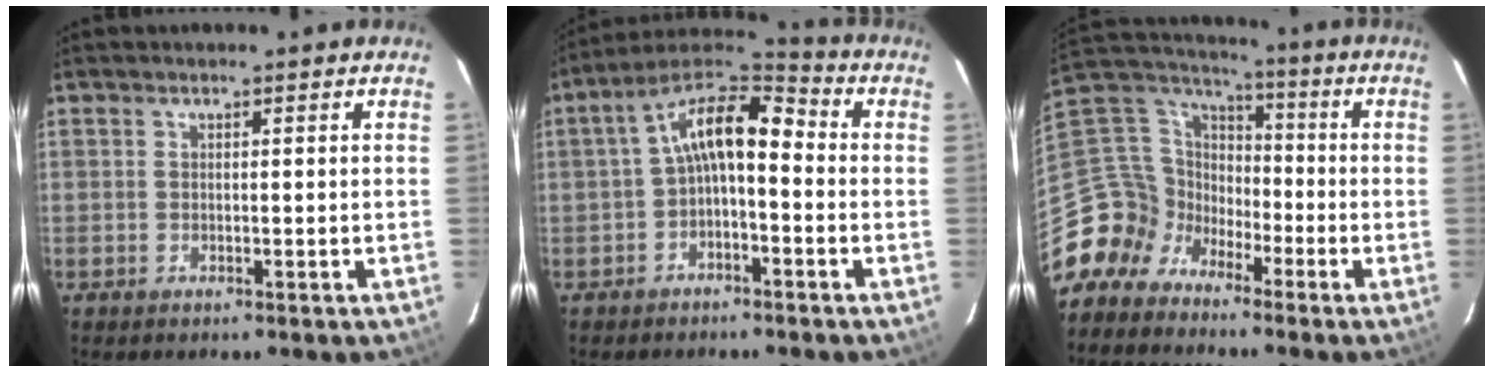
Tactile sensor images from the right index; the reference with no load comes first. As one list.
[{"total": 9.8, "force": [-1.3, 4.7, 8.5], "torque": [-0.163, 0.030, -0.030]}, {"total": 12.2, "force": [-8.5, 8.5, 2.1], "torque": [-0.071, 0.038, -0.180]}]